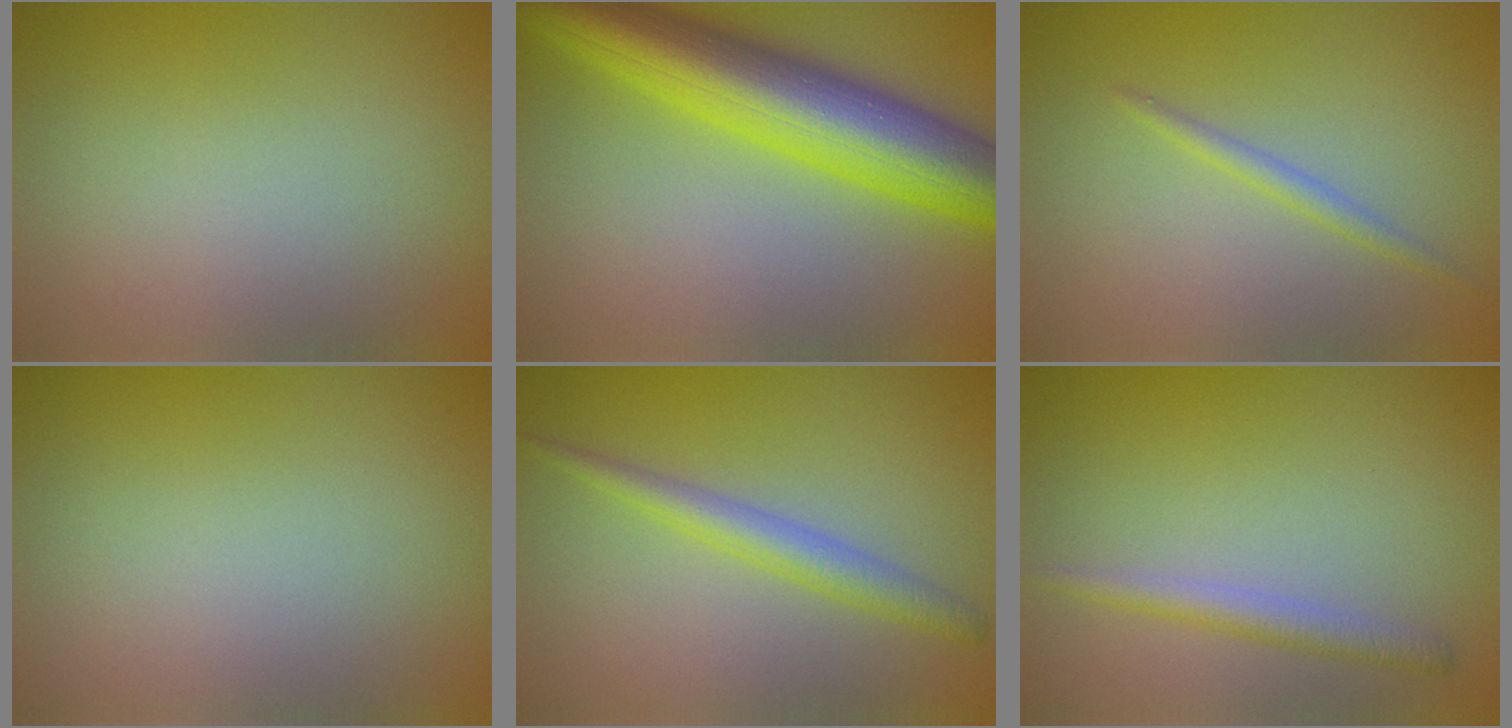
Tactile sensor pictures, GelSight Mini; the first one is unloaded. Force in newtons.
{"total": 11.0, "press": 11.0, "slide": 0.3}
{"total": 1.3, "press": 1.3, "slide": 0.1}
{"total": 0.0}
{"total": 2.8, "press": 2.8, "slide": 0.1}
{"total": 2.1, "press": 2.1, "slide": 0.1}